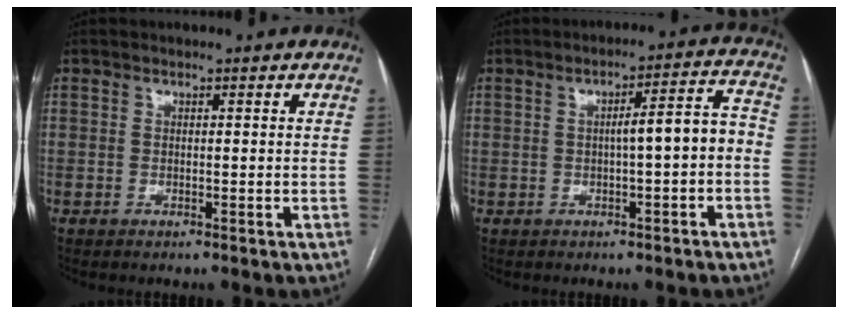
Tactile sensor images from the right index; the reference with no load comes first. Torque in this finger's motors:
{"motor_torque": [0.98, -0.29, 0.54, 0.11]}